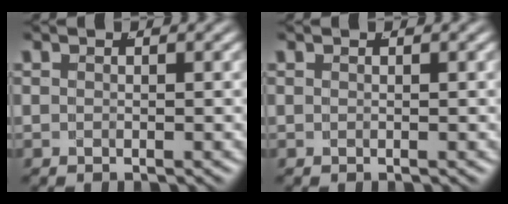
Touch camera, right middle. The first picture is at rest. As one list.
[{"total": 0.6, "force": [0.5, 0.2, 0.1], "torque": [-0.003, 0.005, 0.006]}]